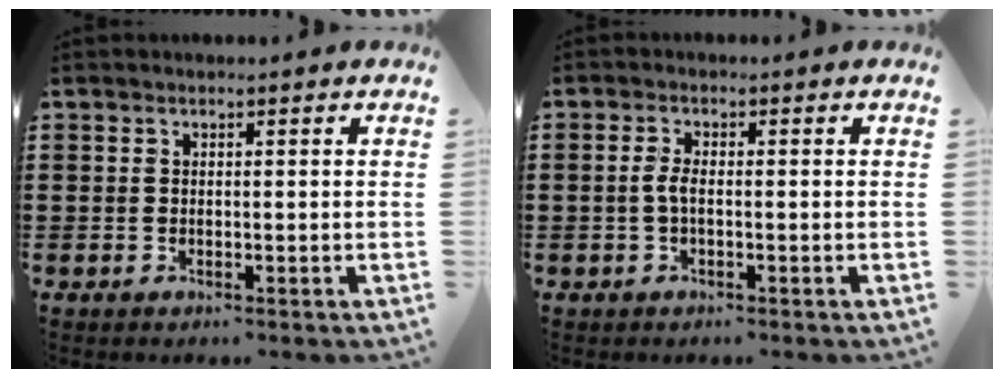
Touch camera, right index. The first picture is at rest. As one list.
[{"total": 2.4, "force": [-0.5, 0.8, 2.2], "torque": [-0.055, -0.004, -0.015]}]